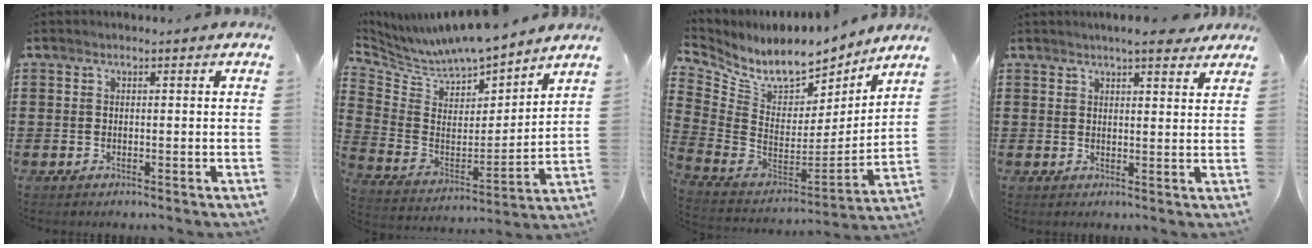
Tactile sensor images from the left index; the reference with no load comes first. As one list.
[{"total": 6.9, "force": [6.7, 1.0, 0.7], "torque": [-0.057, -0.057, 0.114]}, {"total": 8.4, "force": [7.1, 3.1, 3.4], "torque": [-0.097, -0.061, 0.122]}, {"total": 4.2, "force": [3.7, 0.2, 2.1], "torque": [-0.041, -0.004, 0.064]}]